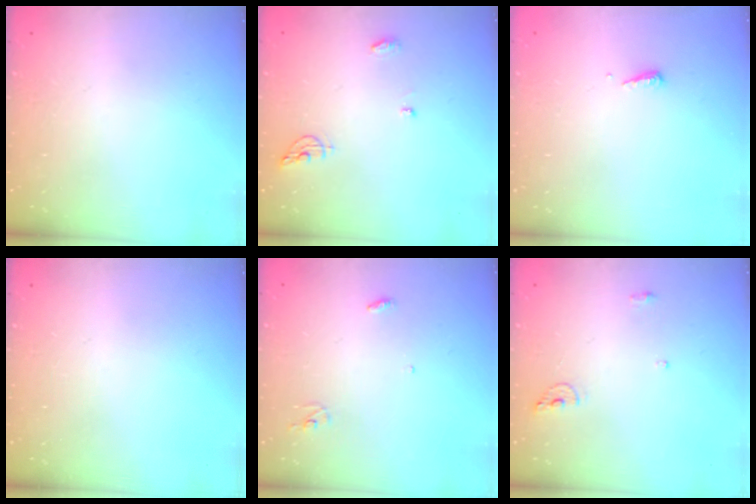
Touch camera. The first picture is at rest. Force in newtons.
{"total": 6.0, "press": 6.0, "slide": 0.4}
{"total": 4.8, "press": 4.8, "slide": 0.5}
{"total": 0.0}
{"total": 3.0, "press": 2.9, "slide": 0.2}
{"total": 6.3, "press": 6.3, "slide": 0.3}